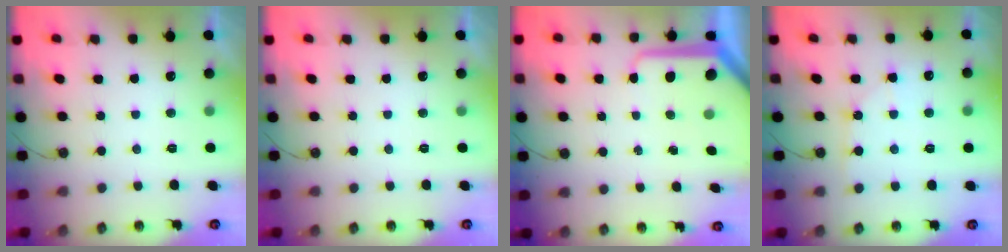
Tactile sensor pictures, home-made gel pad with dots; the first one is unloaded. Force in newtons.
{"total": 0.0}
{"total": 8.4, "press": 8.4, "slide": 0.8}
{"total": 5.5, "press": 5.5, "slide": 0.6}